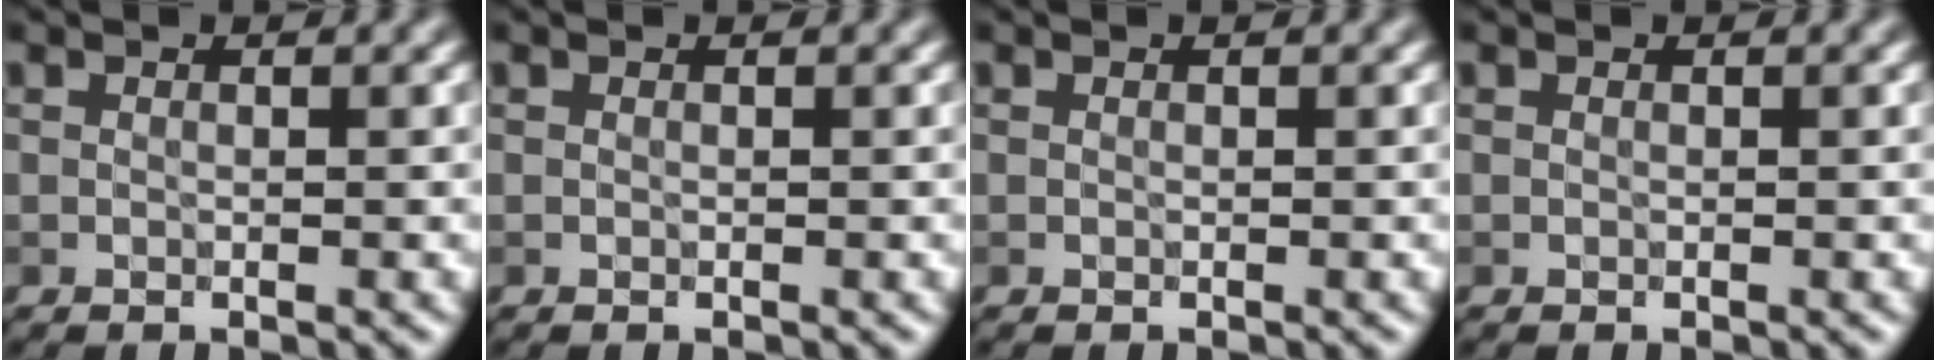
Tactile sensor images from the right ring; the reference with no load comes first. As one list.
[{"total": 0.0}, {"total": 0.0}, {"total": 0.0}]